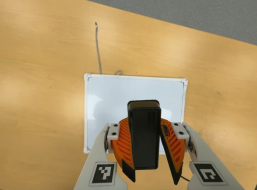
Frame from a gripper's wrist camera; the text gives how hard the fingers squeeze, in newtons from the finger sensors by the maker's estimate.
{"total": 8.6, "left": 8.9, "right": 8.3}